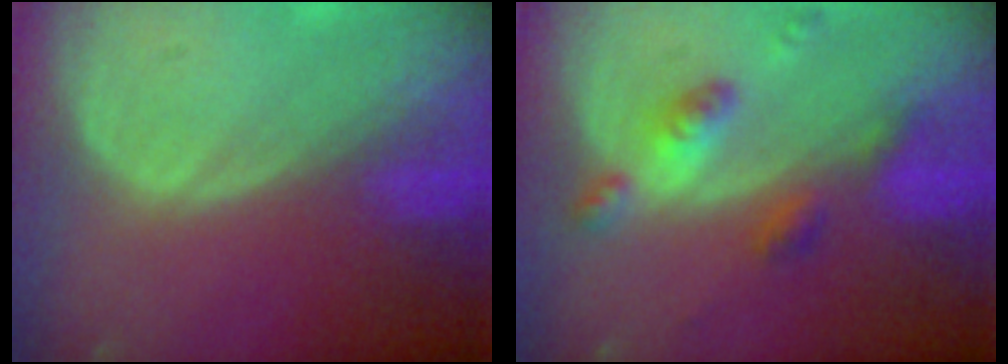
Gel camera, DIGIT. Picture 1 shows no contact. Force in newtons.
{"total": 6.0, "press": 5.3, "slide": 2.8}